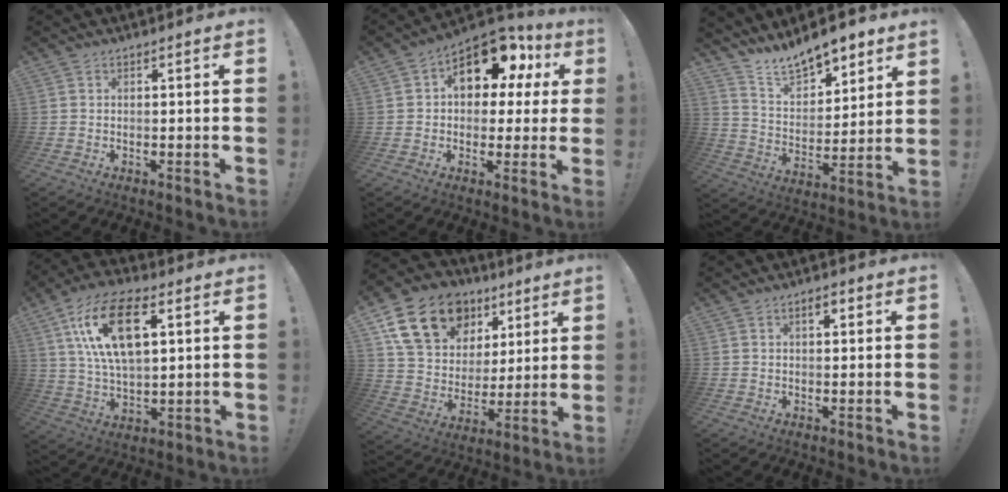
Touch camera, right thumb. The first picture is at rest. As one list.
[{"total": 15.8, "force": [7.4, 9.3, 10.4], "torque": [-0.143, -0.037, 0.124]}, {"total": 11.9, "force": [10.6, 4.1, 3.7], "torque": [-0.065, -0.085, 0.193]}, {"total": 18.1, "force": [6.7, 9.8, 13.6], "torque": [-0.252, -0.012, 0.111]}, {"total": 20.7, "force": [11.3, 14.2, 9.9], "torque": [-0.164, -0.049, 0.225]}, {"total": 2.5, "force": [1.2, 1.0, 1.9], "torque": [-0.027, -0.001, 0.017]}]